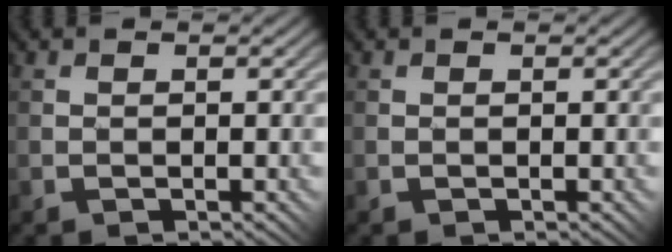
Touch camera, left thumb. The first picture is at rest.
{"total": 0.0}